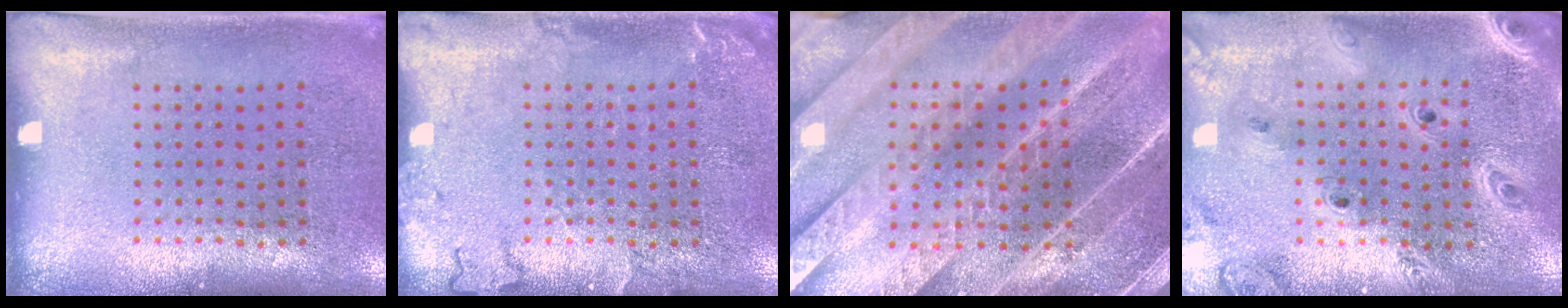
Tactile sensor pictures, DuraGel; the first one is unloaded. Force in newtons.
{"total": 1.9, "press": 1.9, "slide": 0.3}
{"total": 5.4, "press": 4.6, "slide": 2.9}
{"total": 3.2, "press": 2.7, "slide": 1.8}